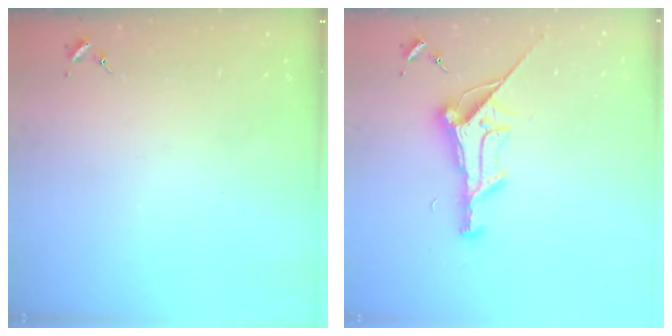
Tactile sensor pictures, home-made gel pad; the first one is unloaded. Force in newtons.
{"total": 17.3, "press": 17.3, "slide": 0.7}